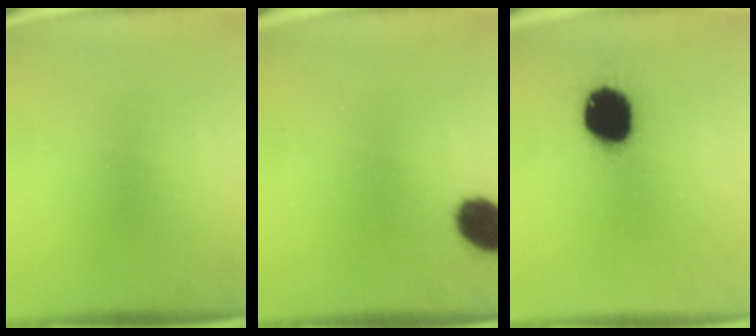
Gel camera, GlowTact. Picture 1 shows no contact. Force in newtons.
{"total": 8.9}
{"total": 16.7}